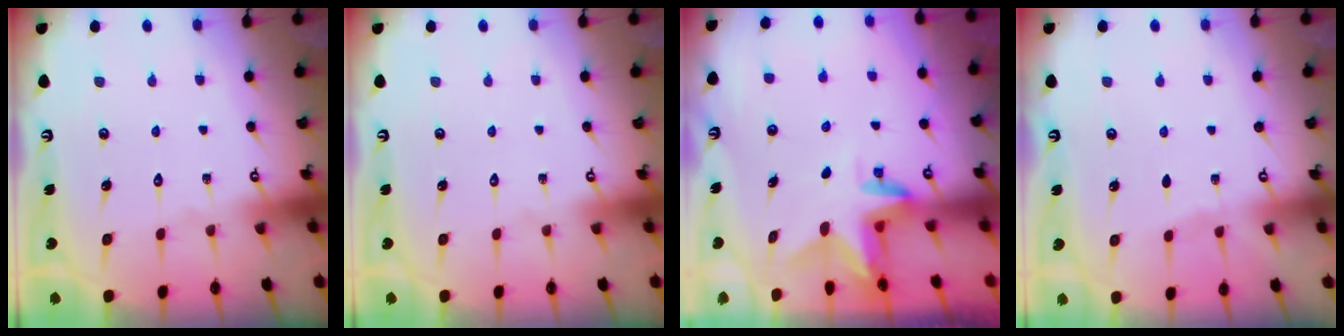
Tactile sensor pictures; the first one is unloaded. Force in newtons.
{"total": 0.0}
{"total": 2.8, "press": 2.8, "slide": 0.2}
{"total": 3.5, "press": 2.8, "slide": 2.2}